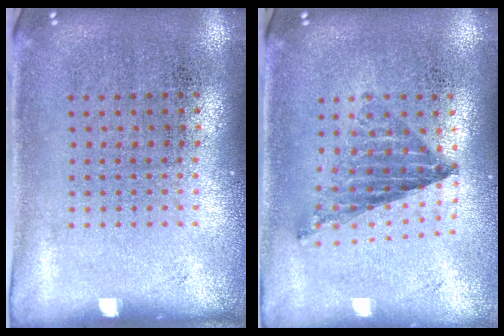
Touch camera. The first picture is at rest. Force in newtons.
{"total": 0.8, "press": 0.8, "slide": 0.1}